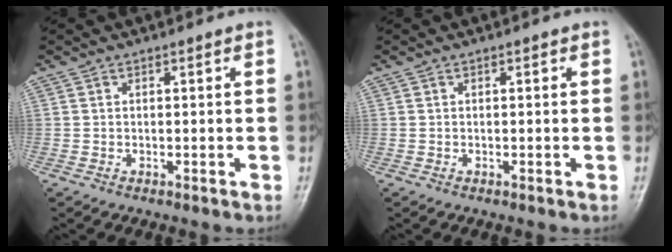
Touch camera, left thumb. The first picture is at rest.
{"total": 0.0}